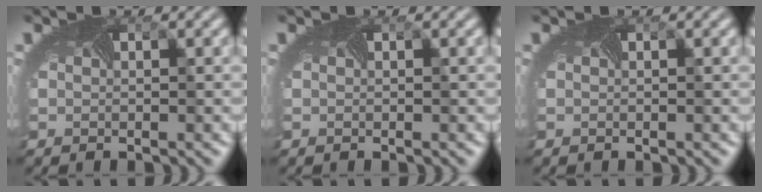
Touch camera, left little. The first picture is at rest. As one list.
[{"total": 0.0}, {"total": 0.0}]